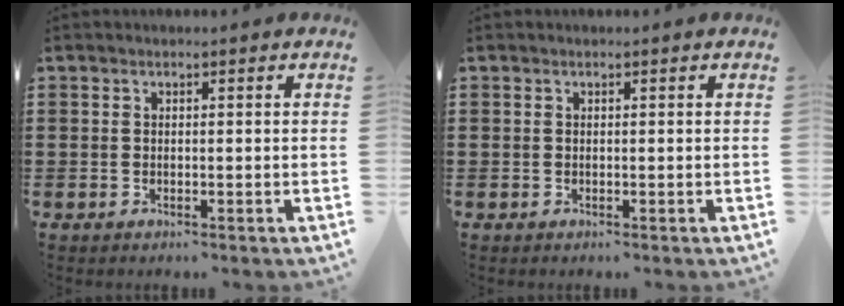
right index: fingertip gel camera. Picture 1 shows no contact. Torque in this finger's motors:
{"motor_torque": [-0.56, 0.66, 0.00, 0.01]}